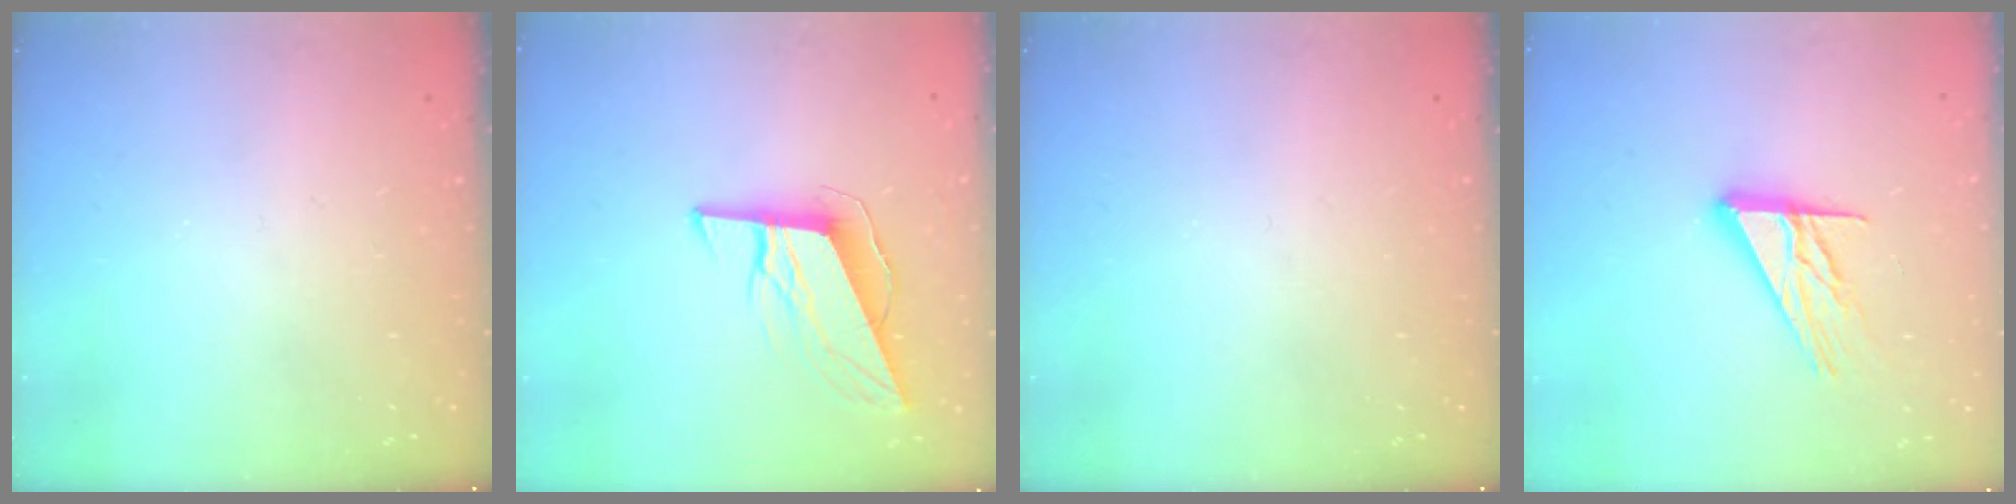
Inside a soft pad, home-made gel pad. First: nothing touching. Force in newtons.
{"total": 10.1, "press": 9.7, "slide": 2.8}
{"total": 0.0}
{"total": 12.7, "press": 12.6, "slide": 1.1}